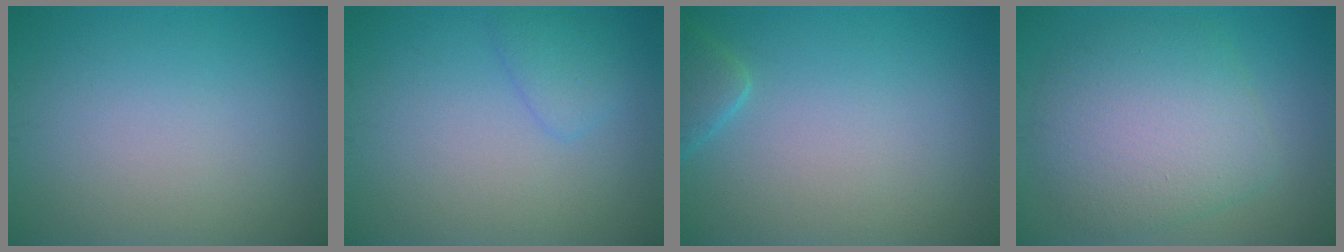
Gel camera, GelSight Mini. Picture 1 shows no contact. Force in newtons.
{"total": 1.8, "press": 1.8, "slide": 0.1}
{"total": 1.9, "press": 1.9, "slide": 0.2}
{"total": 7.0, "press": 7.0, "slide": 0.2}